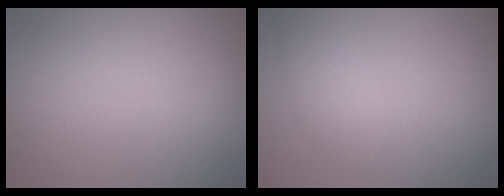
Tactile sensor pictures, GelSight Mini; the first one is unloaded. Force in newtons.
{"total": 2.2, "press": 2.2, "slide": 0.1}